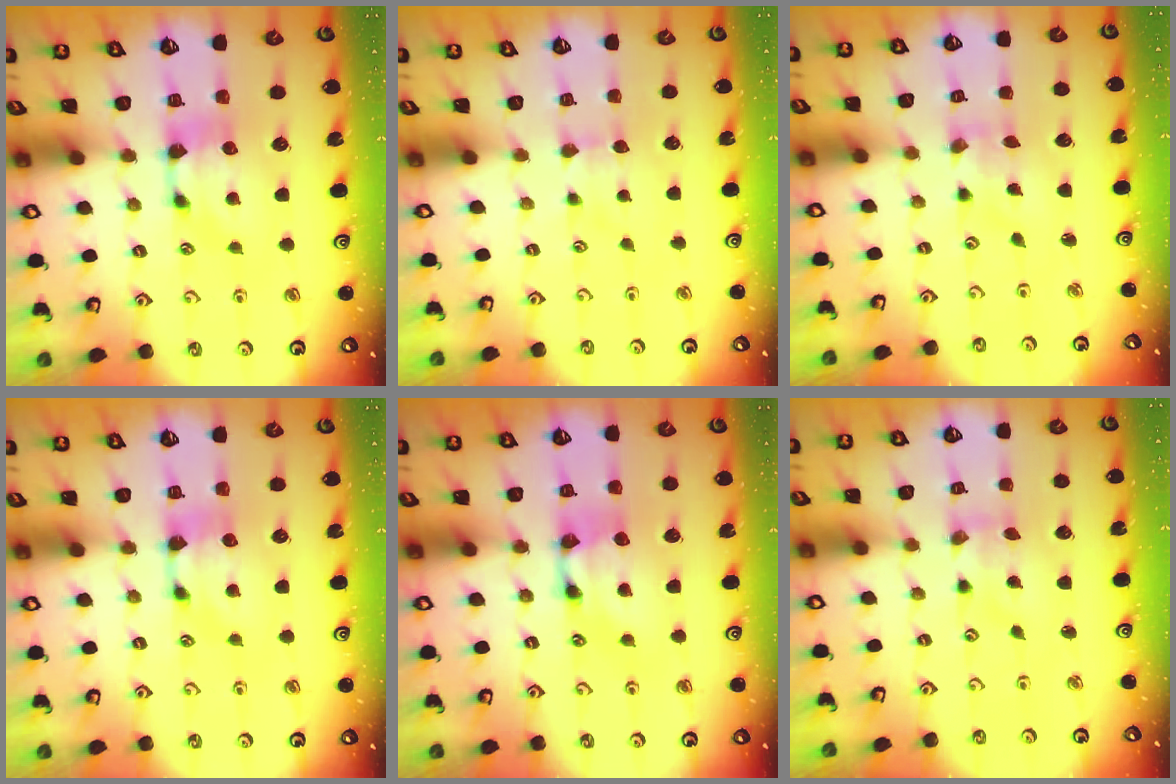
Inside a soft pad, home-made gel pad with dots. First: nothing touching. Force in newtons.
{"total": 2.0, "press": 1.9, "slide": 0.5}
{"total": 2.8, "press": 2.7, "slide": 0.9}
{"total": 0.0}
{"total": 2.1, "press": 2.1, "slide": 0.1}
{"total": 1.8, "press": 1.5, "slide": 1.1}